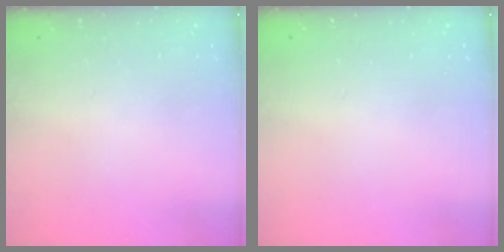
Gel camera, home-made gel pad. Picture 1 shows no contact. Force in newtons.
{"total": 0.0}